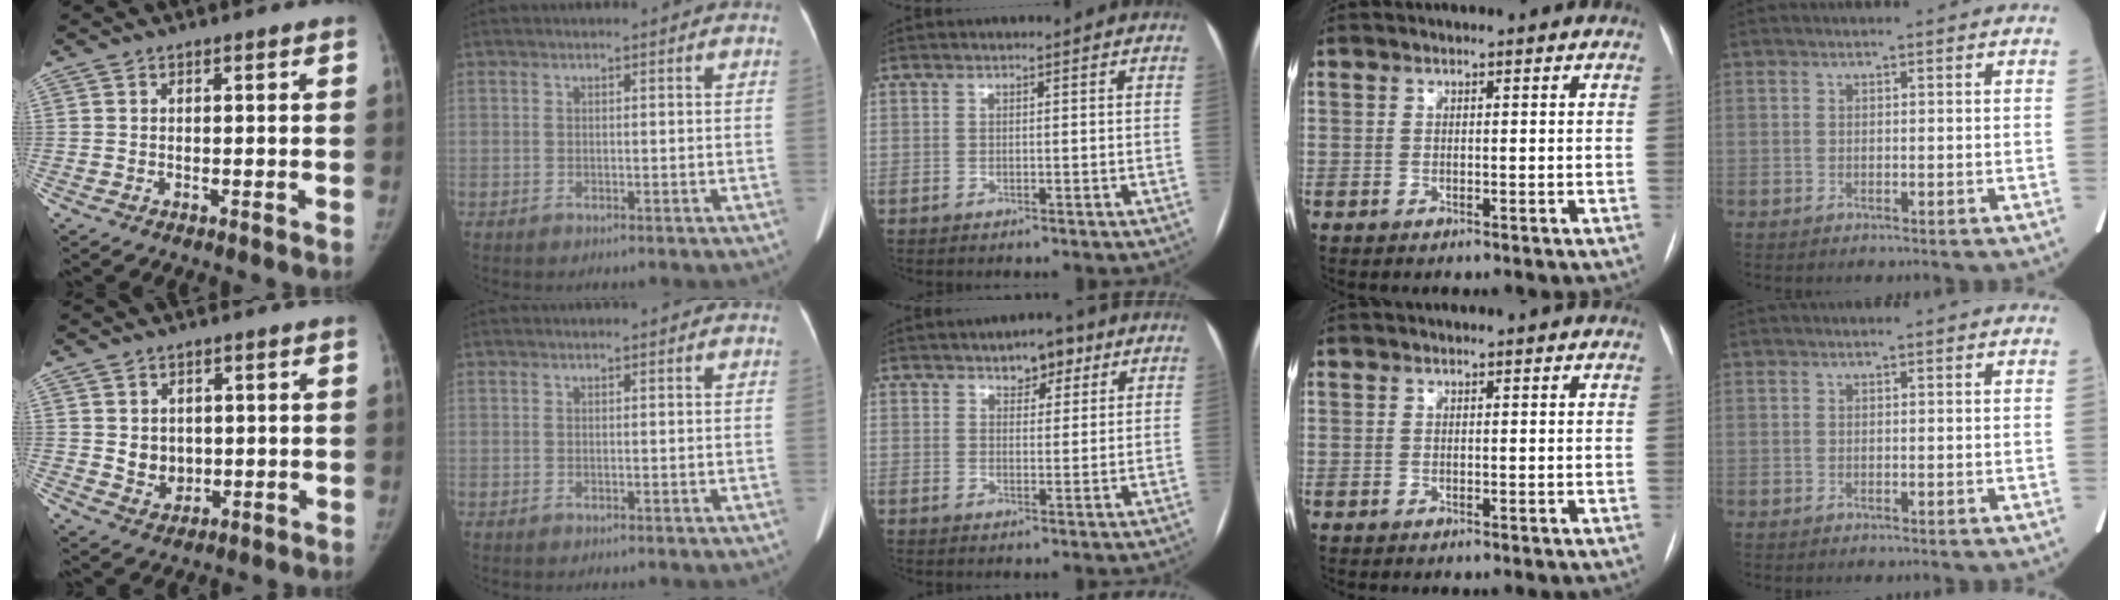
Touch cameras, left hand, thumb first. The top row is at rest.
{"thumb": {"total": 5.0, "force": [0.5, 4.3, 2.7], "torque": [-0.021, -0.009, 0.021]}, "middle": {"total": 4.6, "force": [3.0, 2.4, 2.6], "torque": [-0.034, 0.009, 0.043]}}